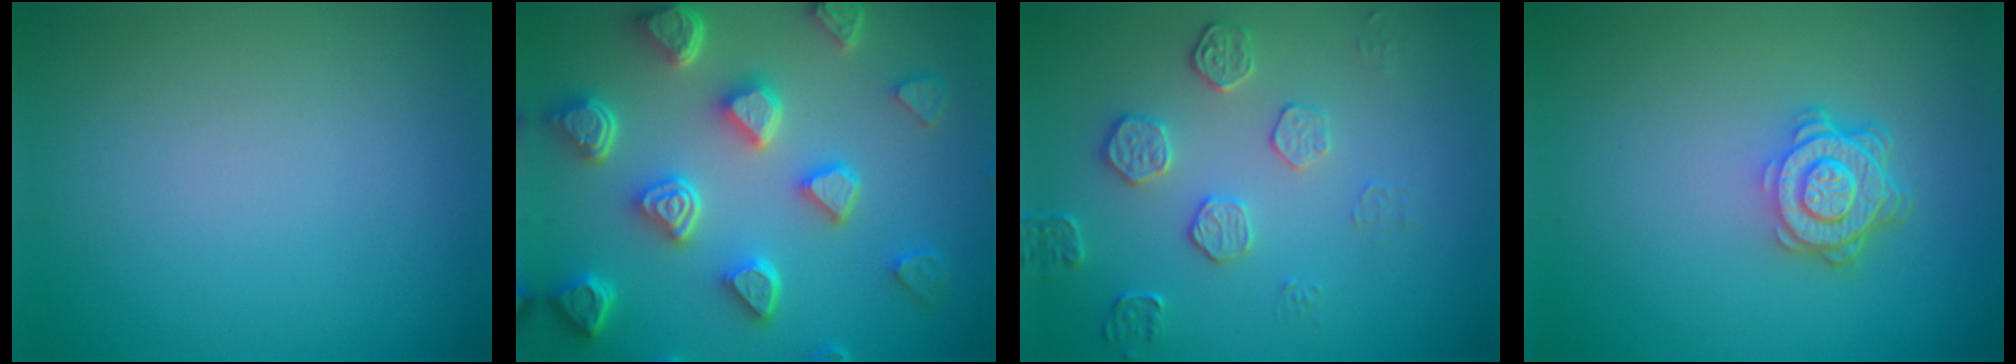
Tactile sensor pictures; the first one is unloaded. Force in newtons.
{"total": 7.6, "press": 6.0, "slide": 4.7}
{"total": 2.2, "press": 1.8, "slide": 1.2}
{"total": 4.3, "press": 3.2, "slide": 2.9}